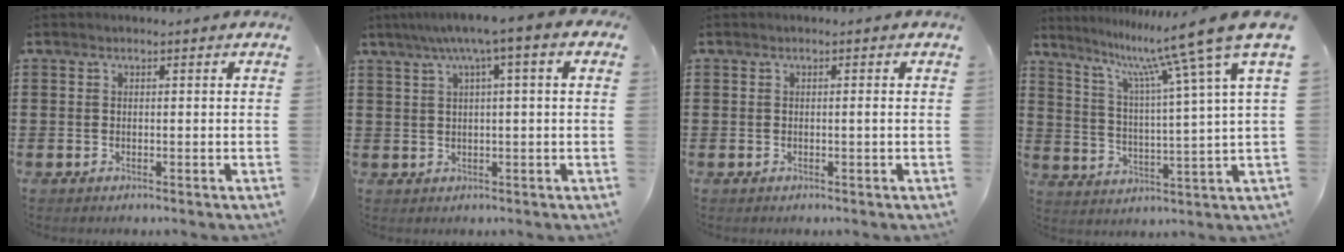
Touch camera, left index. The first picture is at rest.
{"total": 5.0, "force": [1.5, 0.0, 4.8], "torque": [-0.094, -0.001, 0.021]}
{"total": 0.6, "force": [-0.1, -0.1, 0.6], "torque": [-0.011, -0.002, -0.002]}
{"total": 11.5, "force": [8.7, -0.7, 7.4], "torque": [-0.161, -0.053, 0.133]}